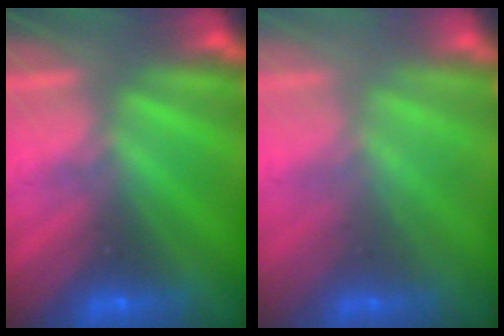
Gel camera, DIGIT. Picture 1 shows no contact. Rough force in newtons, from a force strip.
{"total": 2.1}